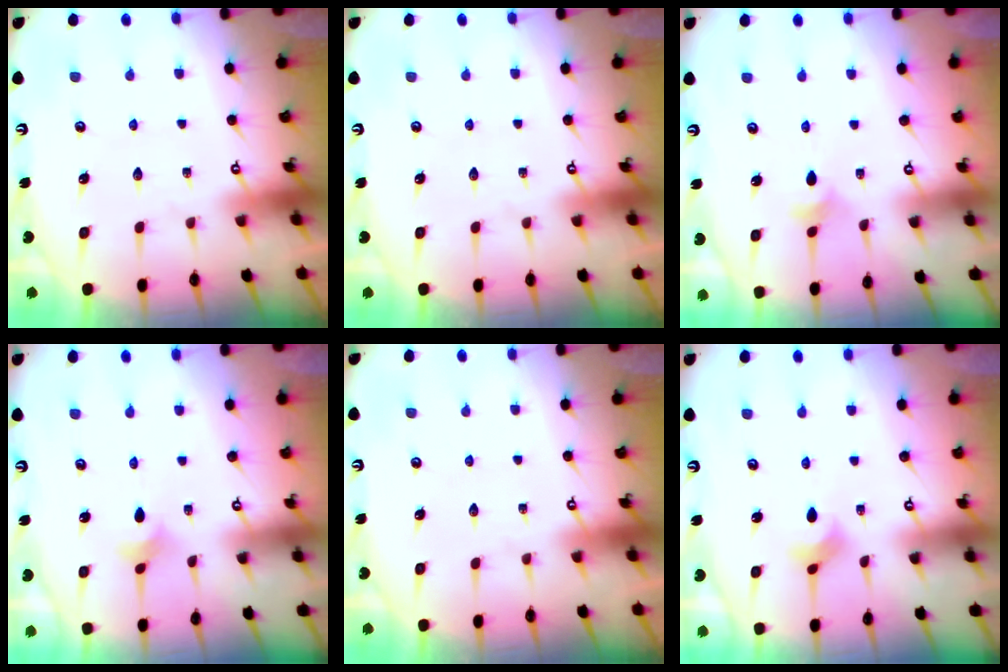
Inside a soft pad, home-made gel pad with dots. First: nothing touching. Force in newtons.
{"total": 0.0}
{"total": 3.5, "press": 3.4, "slide": 0.8}
{"total": 2.0, "press": 2.0, "slide": 0.4}
{"total": 0.0}
{"total": 2.6, "press": 2.5, "slide": 0.6}